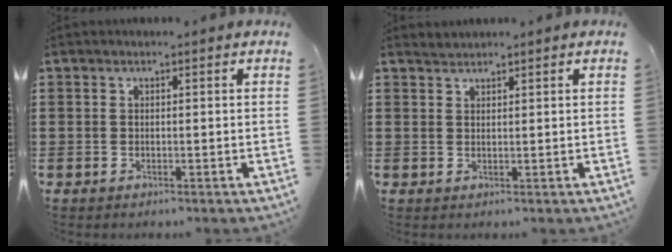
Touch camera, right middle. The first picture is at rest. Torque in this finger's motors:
{"motor_torque": [-0.56, -0.18, -0.02, -0.02]}